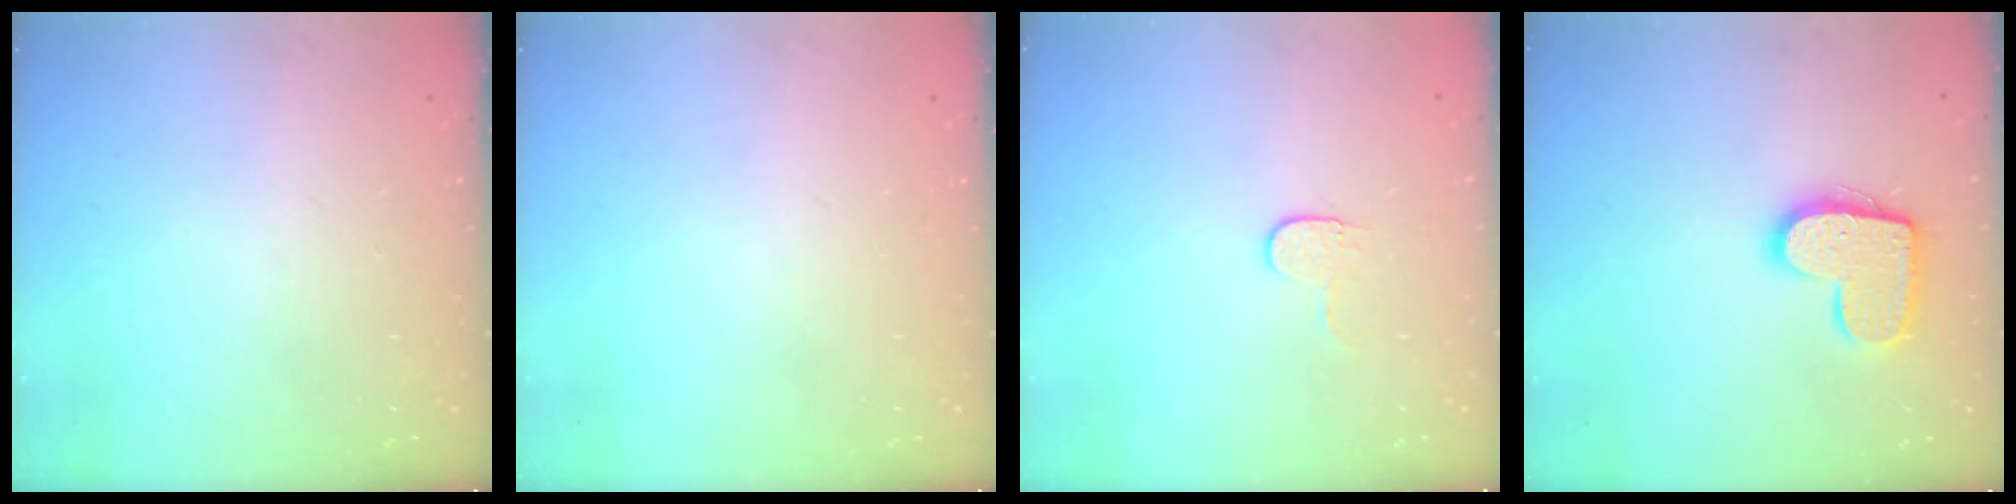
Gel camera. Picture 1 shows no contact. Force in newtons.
{"total": 0.0}
{"total": 3.6, "press": 3.6, "slide": 0.4}
{"total": 13.5, "press": 13.5, "slide": 0.7}